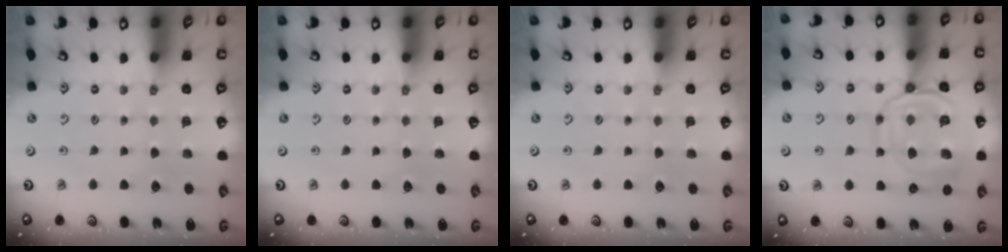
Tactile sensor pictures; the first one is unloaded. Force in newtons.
{"total": 0.0}
{"total": 0.0}
{"total": 14.7, "press": 14.6, "slide": 1.4}